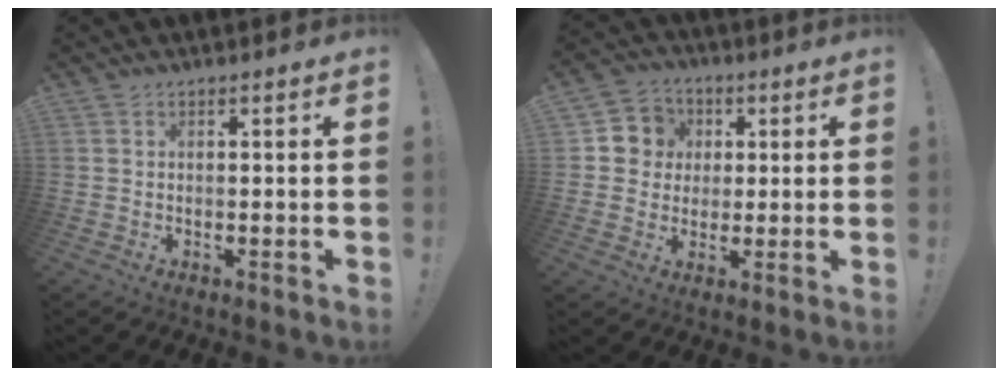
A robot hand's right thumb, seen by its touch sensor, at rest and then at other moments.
{"total": 8.3, "force": [0.5, 8.1, 1.7], "torque": [-0.016, 0.005, 0.015]}